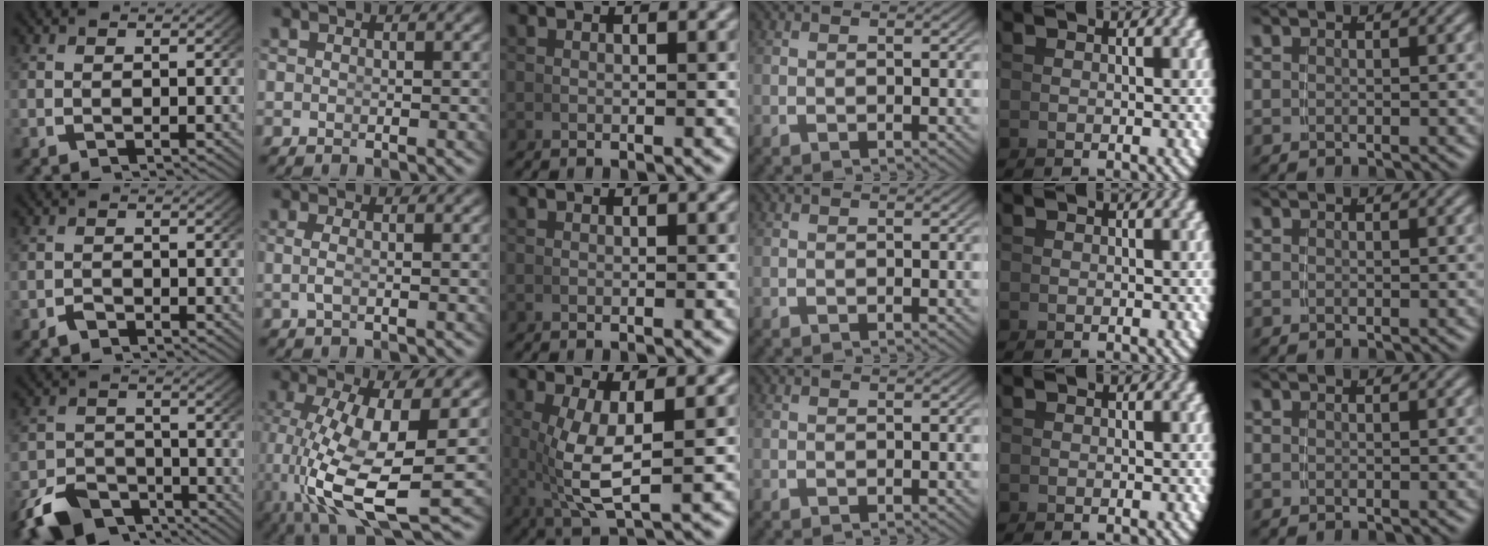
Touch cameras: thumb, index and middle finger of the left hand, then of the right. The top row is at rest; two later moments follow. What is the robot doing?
{"motion": "grasp_and_lifting", "object": "calculator"}